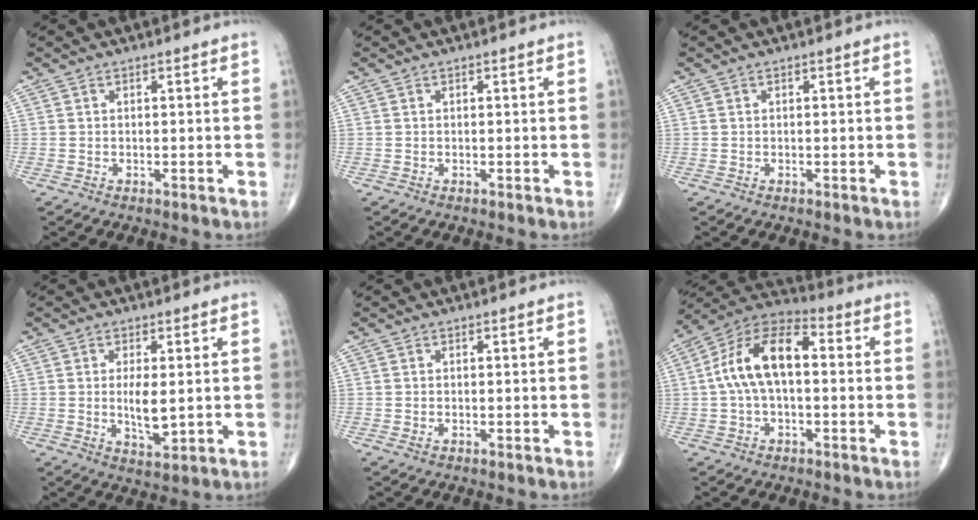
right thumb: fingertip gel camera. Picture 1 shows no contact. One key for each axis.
{"total": 0.0}
{"total": 0.0}
{"total": 5.7, "fx": 0.2, "fy": 2.1, "fz": 5.3, "tx": -0.093, "ty": -0.015, "tz": 0.007}
{"total": 0.0}
{"total": 13.6, "fx": 0.7, "fy": 7.2, "fz": 11.5, "tx": -0.211, "ty": 0.043, "tz": 0.000}